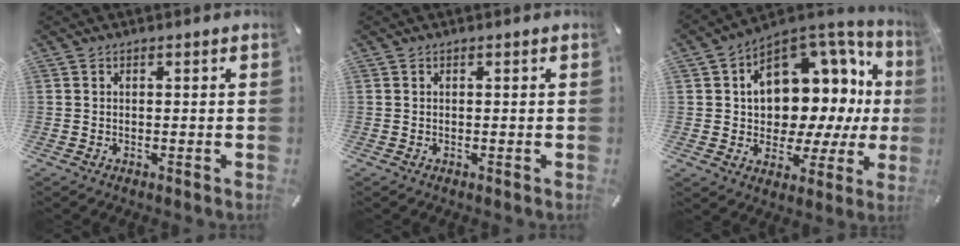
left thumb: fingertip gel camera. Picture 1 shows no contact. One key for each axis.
{"total": 0.0}
{"total": 13.0, "fx": 4.4, "fy": 9.9, "fz": 7.2, "tx": -0.093, "ty": -0.060, "tz": 0.080}